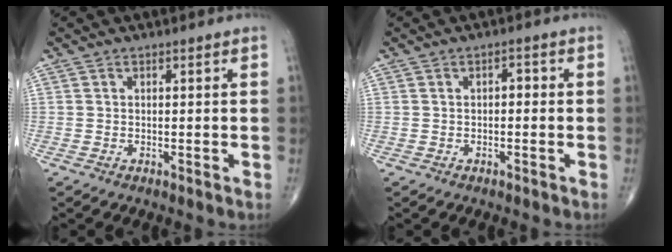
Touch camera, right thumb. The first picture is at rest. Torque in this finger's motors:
{"motor_torque": [0.05, 0.25, 0.17, -0.03, -0.02]}